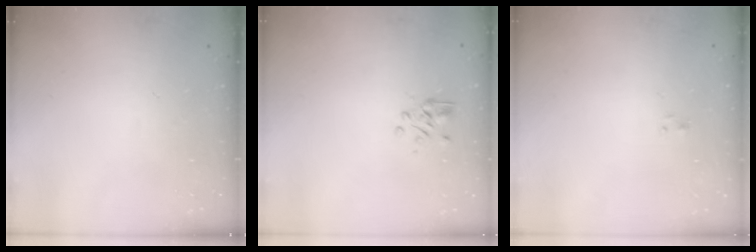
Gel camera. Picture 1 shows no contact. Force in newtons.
{"total": 2.2, "press": 2.0, "slide": 1.0}
{"total": 0.6, "press": 0.3, "slide": 0.5}